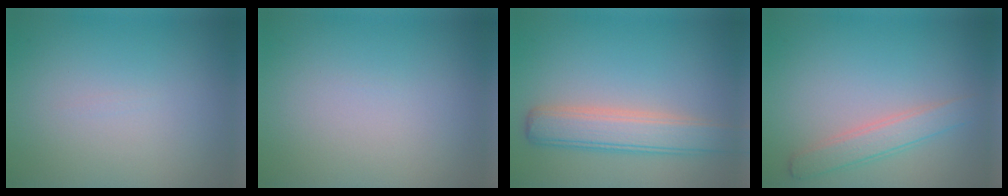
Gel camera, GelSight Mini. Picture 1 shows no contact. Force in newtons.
{"total": 0.0}
{"total": 4.5, "press": 4.5, "slide": 0.3}
{"total": 2.6, "press": 2.6, "slide": 0.1}